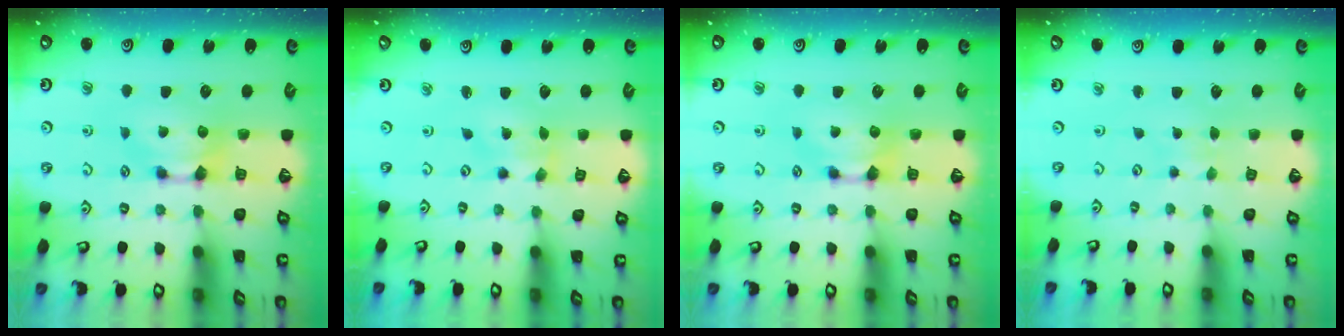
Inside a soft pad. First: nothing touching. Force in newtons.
{"total": 2.0, "press": 1.7, "slide": 1.0}
{"total": 0.0}
{"total": 5.2, "press": 5.2, "slide": 0.2}